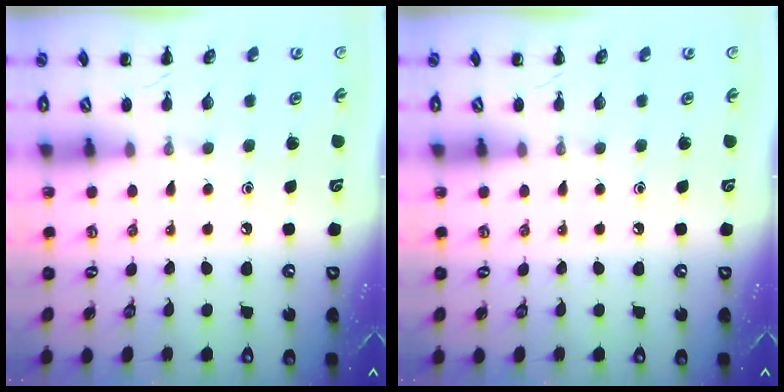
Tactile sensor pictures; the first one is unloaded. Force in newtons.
{"total": 0.0}